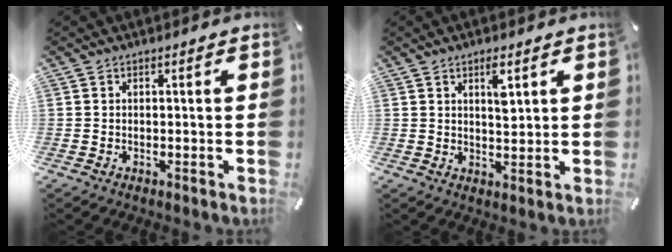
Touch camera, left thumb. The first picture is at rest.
{"total": 4.3, "force": [2.2, 1.7, 3.2], "torque": [-0.047, -0.007, 0.032]}